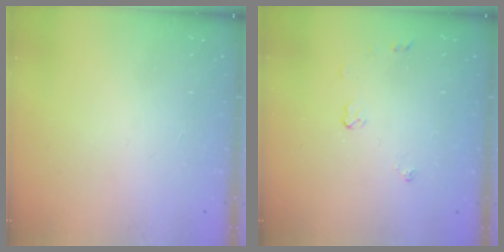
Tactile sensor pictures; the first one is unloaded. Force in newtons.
{"total": 4.2, "press": 4.2, "slide": 0.7}